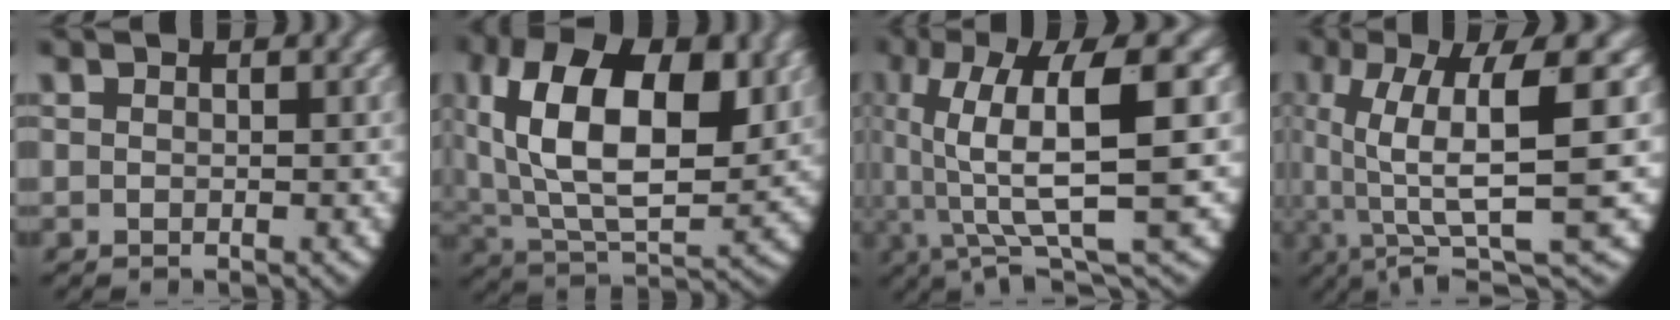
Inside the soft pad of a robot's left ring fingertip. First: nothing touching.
{"total": 11.7, "force": [2.6, 6.5, 9.4], "torque": [-0.185, -0.031, 0.061]}
{"total": 10.2, "force": [1.6, 4.9, 8.9], "torque": [-0.170, -0.008, 0.022]}
{"total": 10.0, "force": [0.5, 4.5, 8.9], "torque": [-0.162, -0.013, 0.010]}